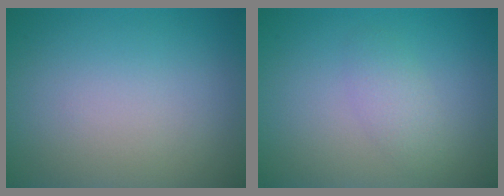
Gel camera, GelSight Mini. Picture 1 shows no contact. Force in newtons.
{"total": 1.7, "press": 1.7, "slide": 0.1}